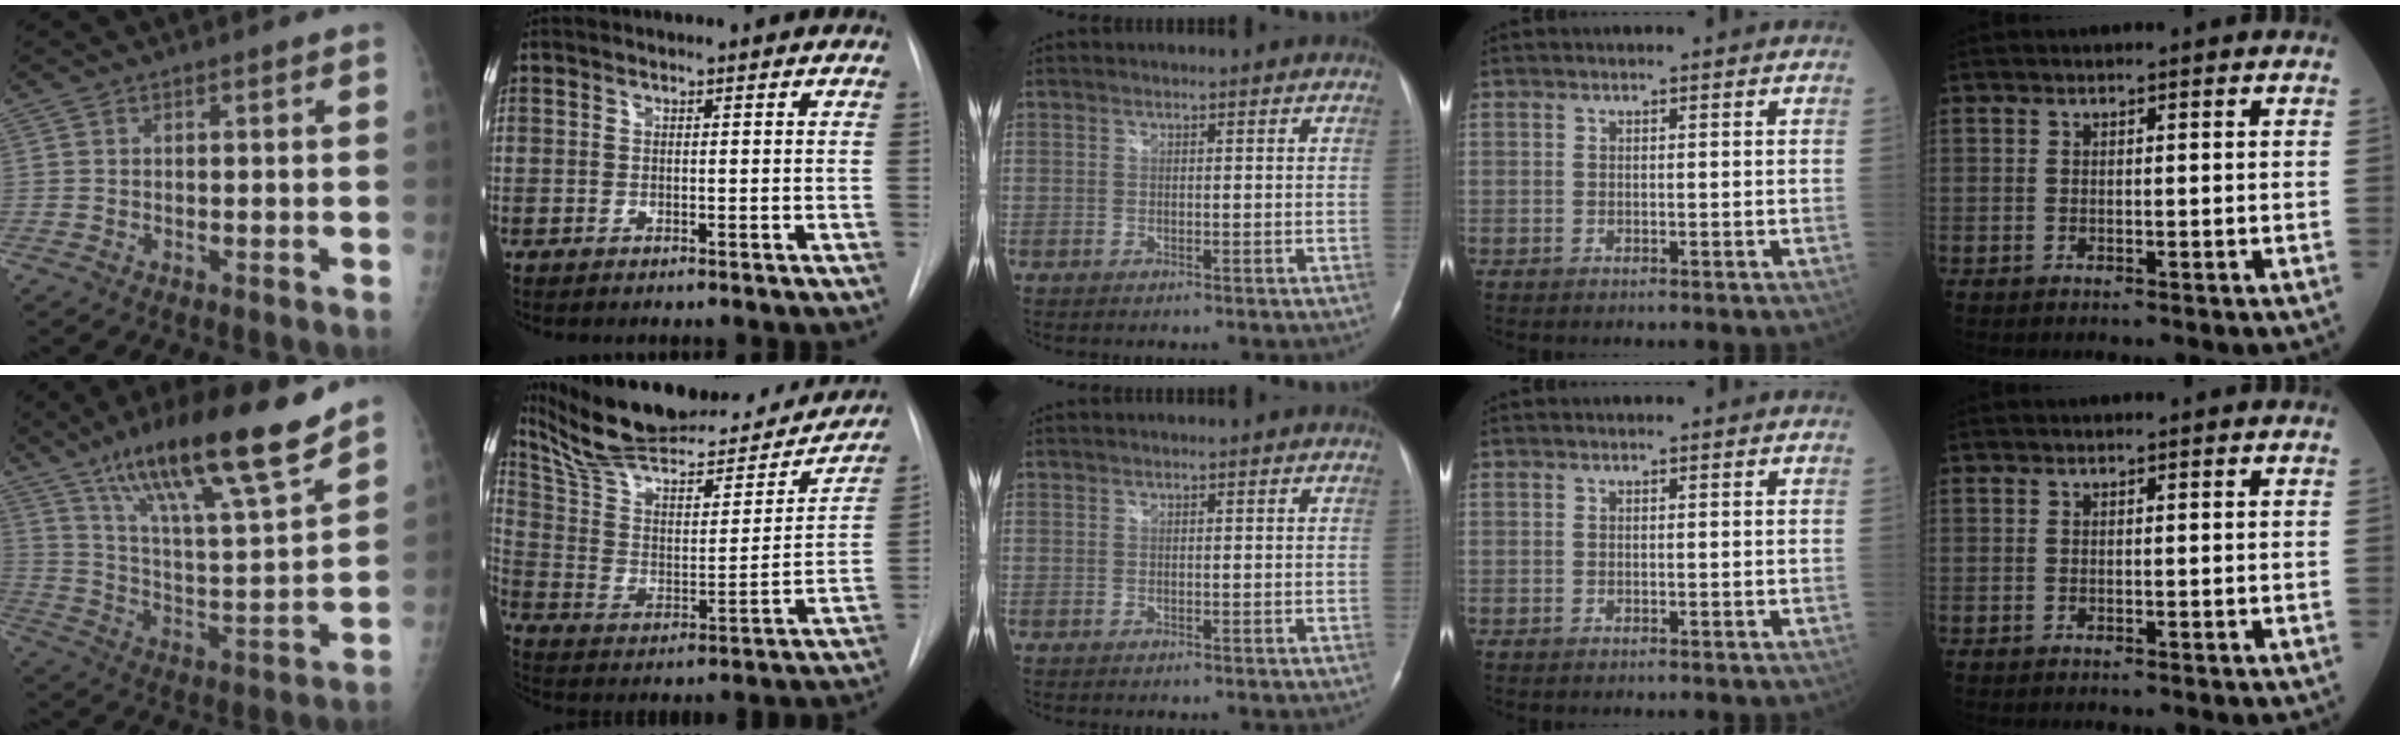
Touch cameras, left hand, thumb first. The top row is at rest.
{"thumb": {"total": 22.1, "force": [15.7, 2.8, 15.2], "torque": [-0.235, -0.068, 0.272]}, "index": {"total": 29.3, "force": [25.5, 6.9, 12.7], "torque": [-0.205, -0.017, 0.367]}}